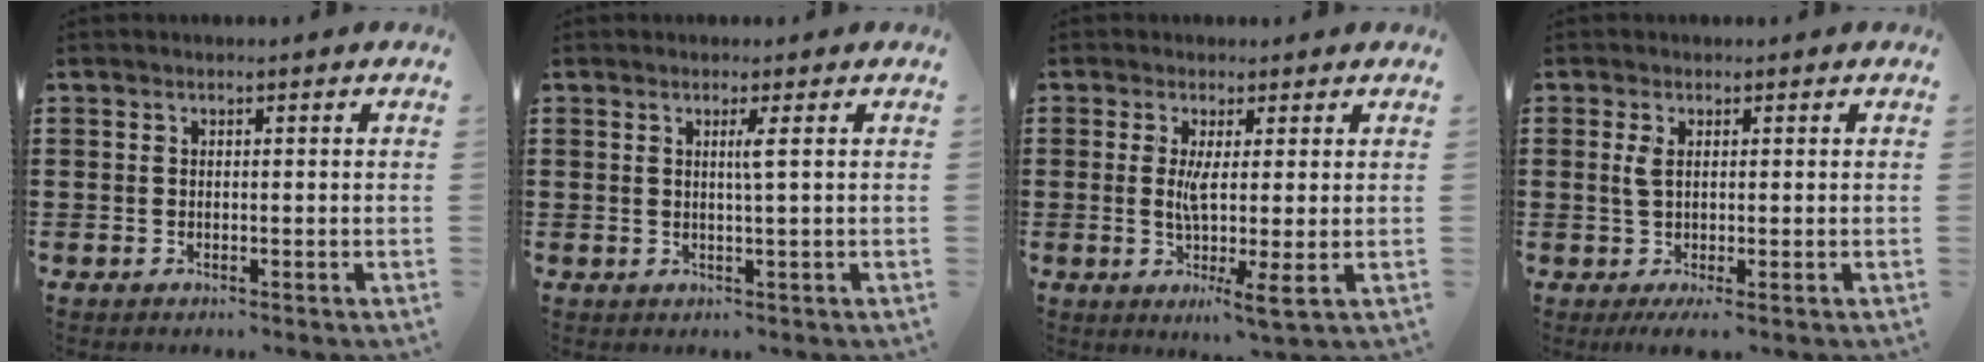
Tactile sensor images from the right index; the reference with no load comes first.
{"total": 1.8, "force": [0.5, -0.6, 1.6], "torque": [-0.030, -0.008, 0.005]}
{"total": 4.8, "force": [0.3, -0.2, 4.8], "torque": [-0.101, -0.014, 0.000]}
{"total": 2.7, "force": [0.1, 0.5, 2.6], "torque": [-0.057, -0.003, -0.001]}